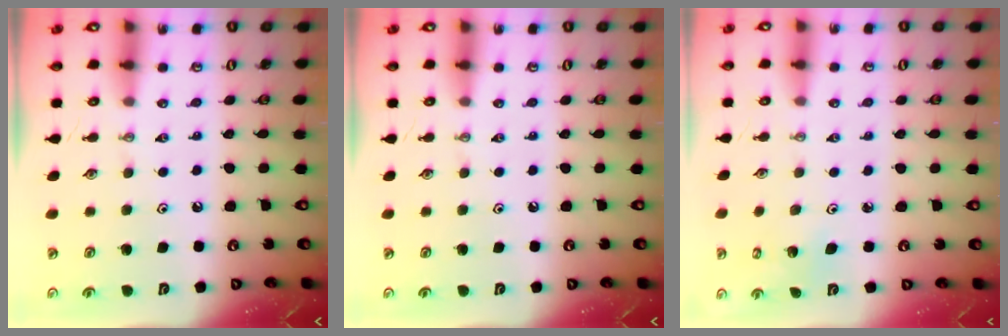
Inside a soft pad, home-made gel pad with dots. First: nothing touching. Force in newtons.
{"total": 0.0}
{"total": 2.5, "press": 2.5, "slide": 0.2}